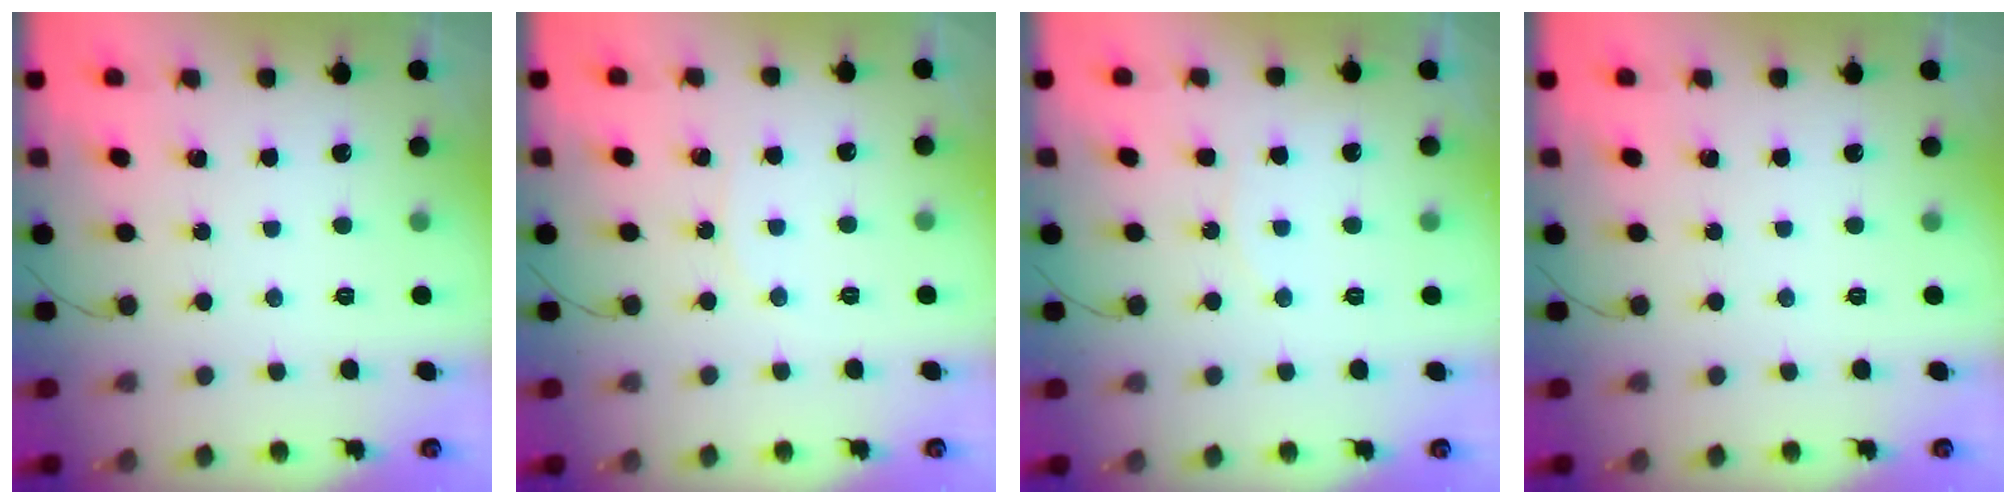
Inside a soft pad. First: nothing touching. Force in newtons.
{"total": 4.8, "press": 4.1, "slide": 2.5}
{"total": 4.2, "press": 4.0, "slide": 1.4}
{"total": 0.0}